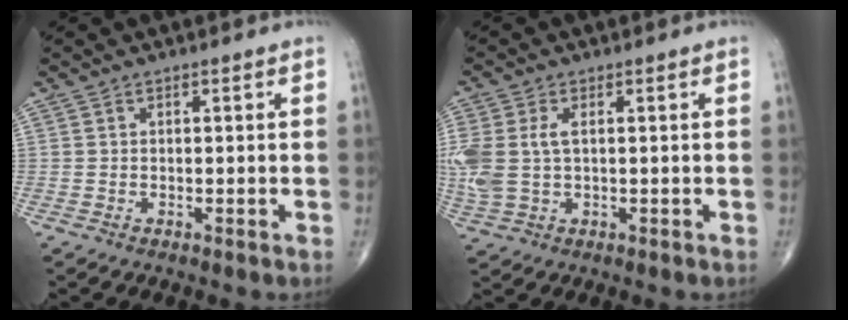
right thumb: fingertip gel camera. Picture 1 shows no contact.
{"total": 8.8, "force": [0.8, 5.2, 7.1], "torque": [-0.193, 0.009, 0.026]}